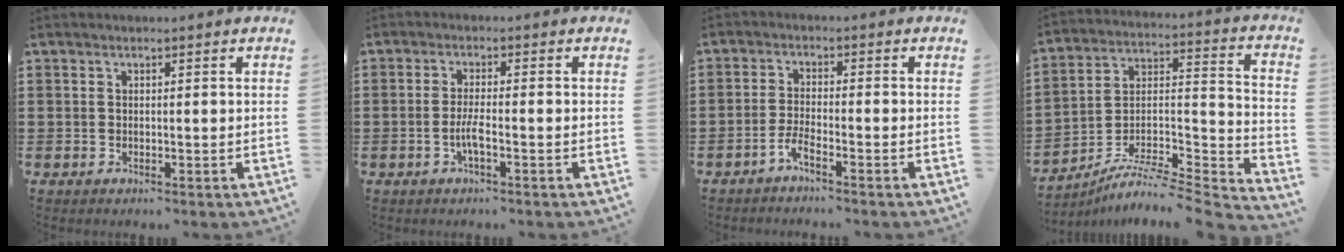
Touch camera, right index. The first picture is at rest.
{"total": 2.9, "force": [-1.3, 0.3, 2.6], "torque": [-0.060, -0.005, -0.029]}
{"total": 2.9, "force": [-2.4, -0.1, 1.7], "torque": [-0.046, -0.005, -0.050]}
{"total": 6.5, "force": [-5.7, 0.9, 3.0], "torque": [-0.051, -0.004, -0.114]}